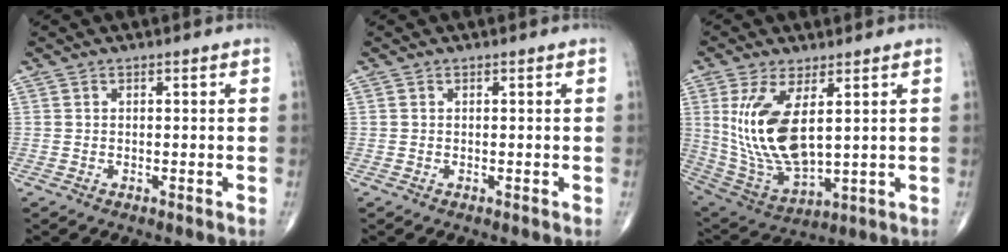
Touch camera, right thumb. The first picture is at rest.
{"total": 0.0}
{"total": 15.8, "force": [3.4, 7.0, 13.7], "torque": [-0.274, -0.025, 0.089]}